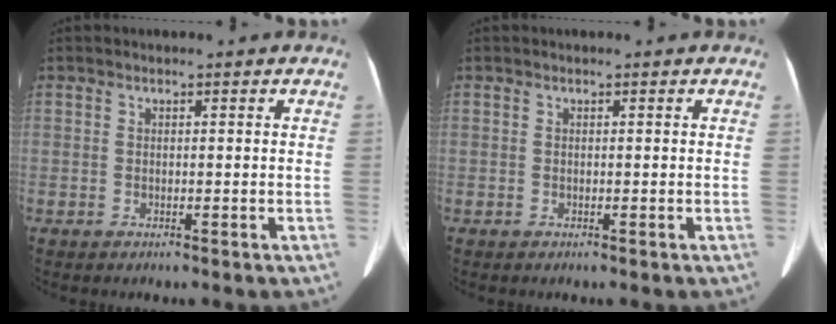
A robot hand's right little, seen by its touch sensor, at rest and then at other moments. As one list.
[{"total": 0.0}]